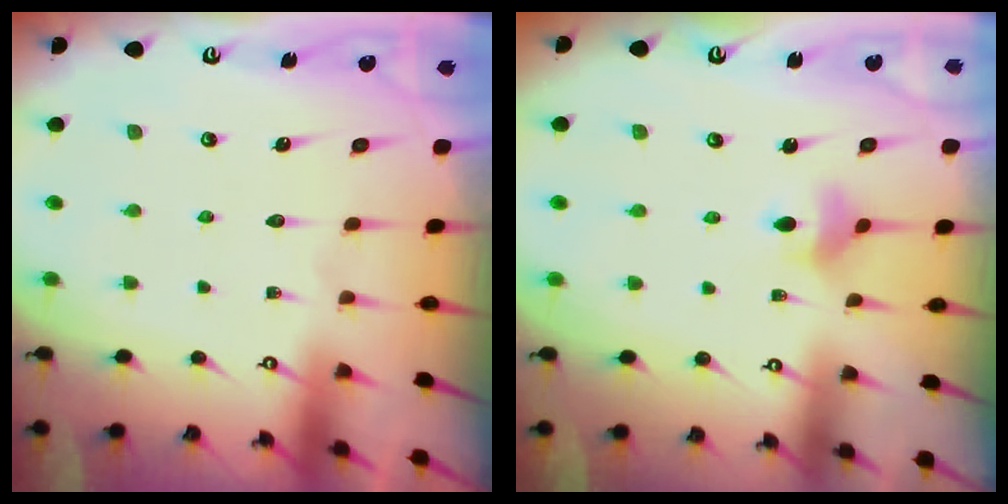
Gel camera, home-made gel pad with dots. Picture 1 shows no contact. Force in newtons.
{"total": 5.8, "press": 5.8, "slide": 0.6}